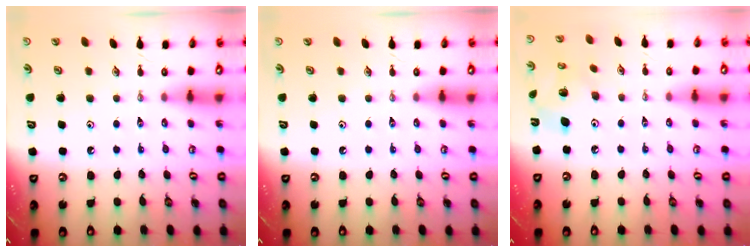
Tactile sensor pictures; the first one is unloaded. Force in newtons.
{"total": 0.0}
{"total": 9.2, "press": 9.2, "slide": 0.7}